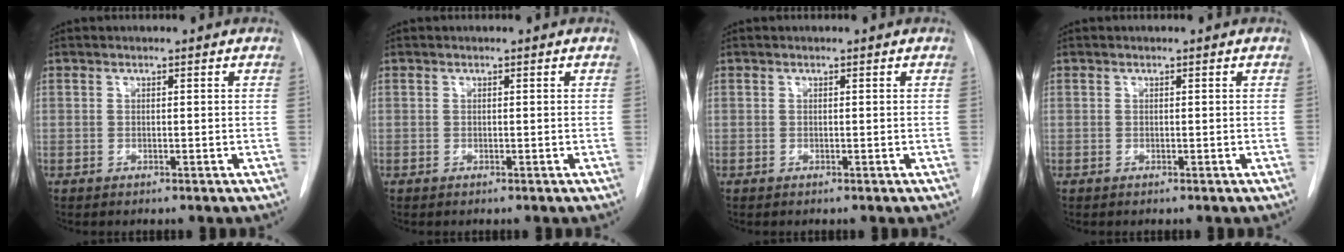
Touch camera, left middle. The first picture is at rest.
{"total": 0.0}
{"total": 0.0}
{"total": 0.0}